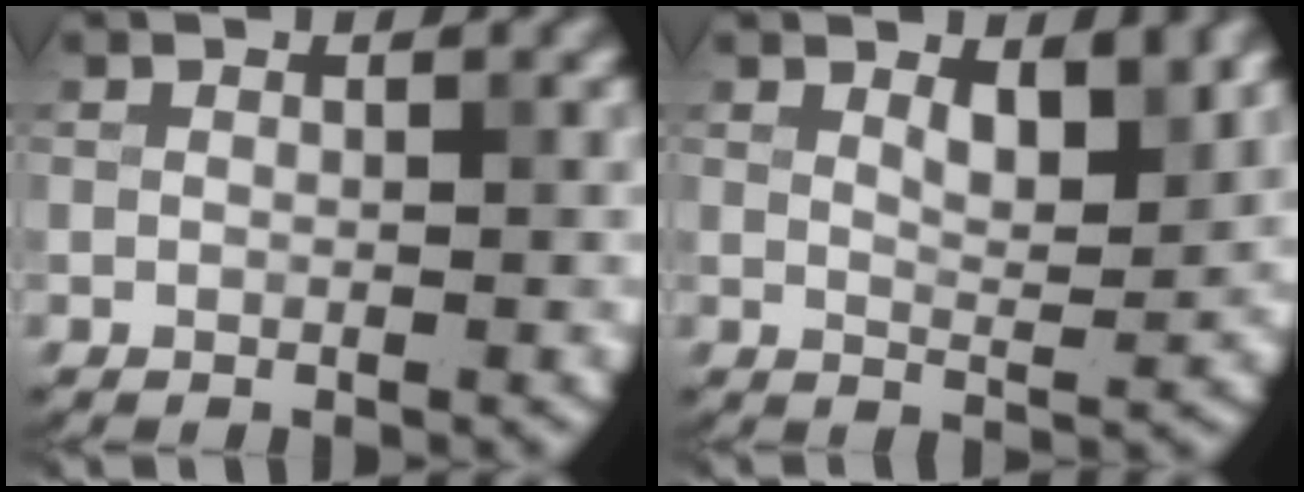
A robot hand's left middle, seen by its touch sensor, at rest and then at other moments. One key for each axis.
{"total": 2.9, "fx": 1.8, "fy": 0.9, "fz": 2.1, "tx": -0.033, "ty": -0.007, "tz": 0.032}